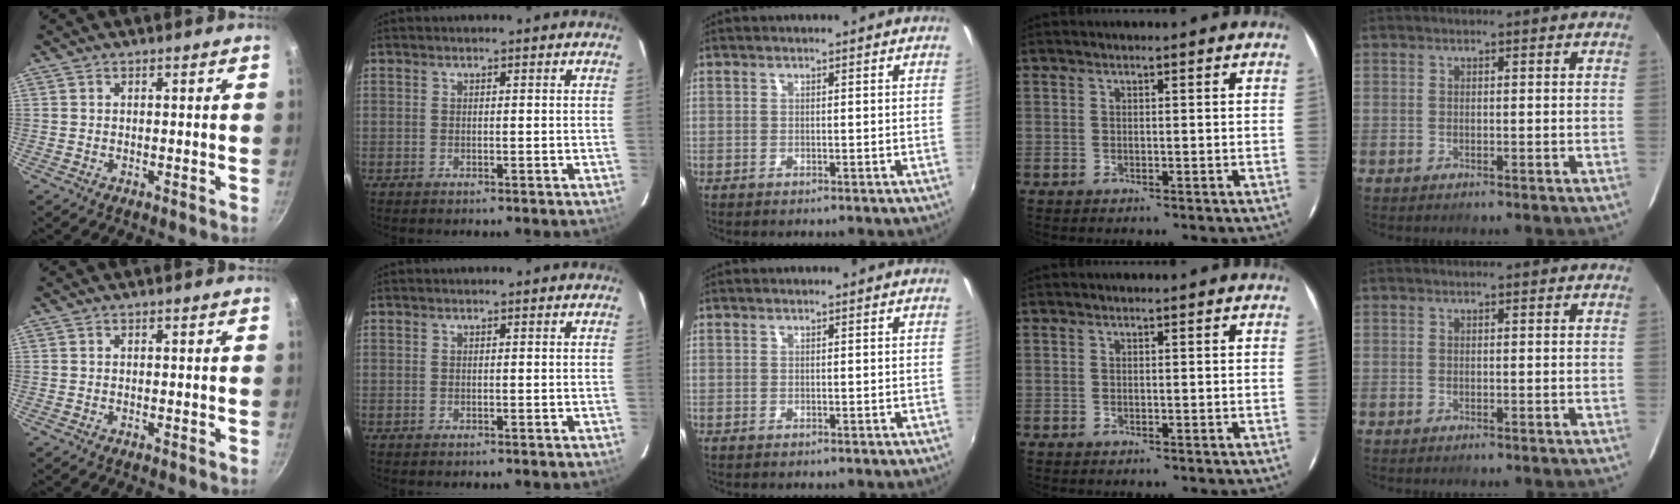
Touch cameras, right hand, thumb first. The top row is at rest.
{}